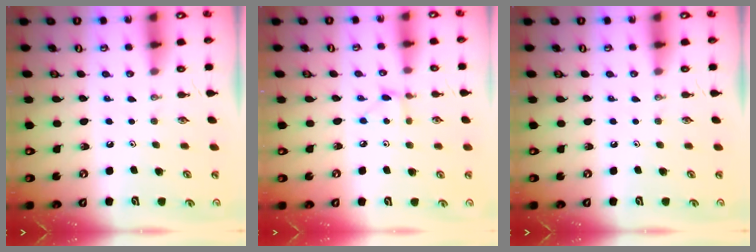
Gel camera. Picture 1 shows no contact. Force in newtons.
{"total": 4.4, "press": 4.3, "slide": 0.4}
{"total": 0.0}